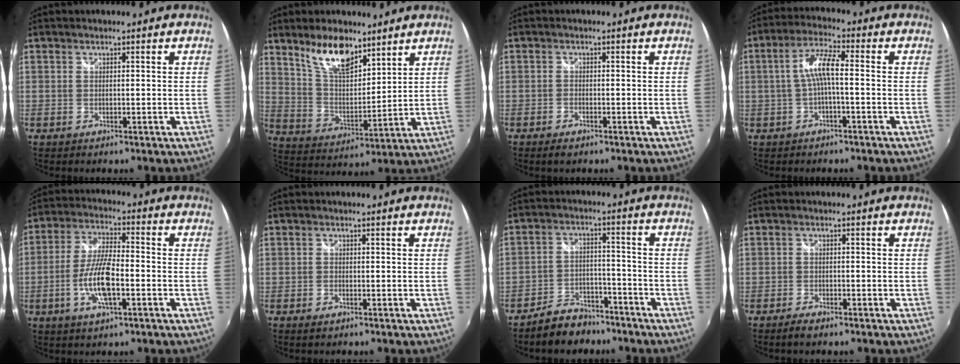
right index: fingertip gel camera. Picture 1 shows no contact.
{"total": 11.5, "force": [8.1, 4.5, 6.9], "torque": [-0.121, 0.001, 0.156]}
{"total": 1.9, "force": [-1.4, 0.8, 1.0], "torque": [-0.027, -0.003, -0.029]}
{"total": 6.0, "force": [-0.9, 1.0, 5.8], "torque": [-0.125, 0.014, -0.018]}
{"total": 10.1, "force": [-3.3, 2.6, 9.2], "torque": [-0.187, 0.001, -0.063]}
{"total": 1.2, "force": [-0.8, 0.6, 0.6], "torque": [-0.013, -0.004, -0.017]}
{"total": 8.5, "force": [-6.9, 4.4, 2.4], "torque": [-0.064, 0.015, -0.102]}
{"total": 2.8, "force": [-2.2, 0.8, 1.5], "torque": [-0.041, -0.006, -0.044]}